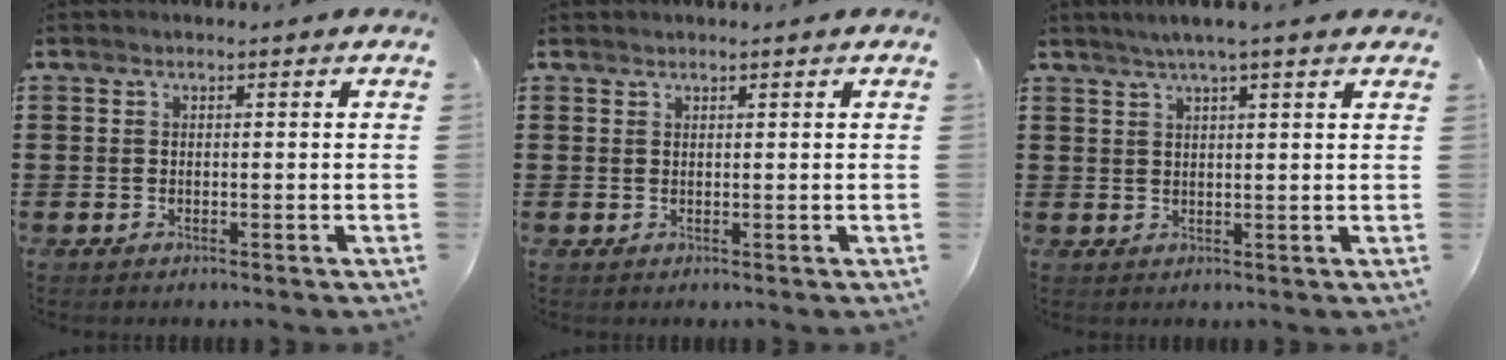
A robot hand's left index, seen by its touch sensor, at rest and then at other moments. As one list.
[{"total": 0.7, "force": [0.7, 0.1, 0.0], "torque": [-0.002, 0.000, 0.015]}, {"total": 3.2, "force": [2.5, -0.3, 2.0], "torque": [-0.044, -0.001, 0.044]}]